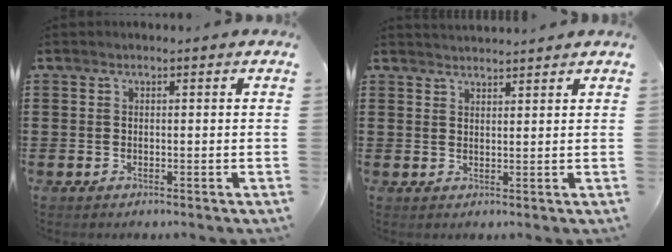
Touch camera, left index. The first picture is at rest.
{"total": 1.9, "force": [1.9, -0.2, 0.0], "torque": [-0.004, -0.002, 0.037]}